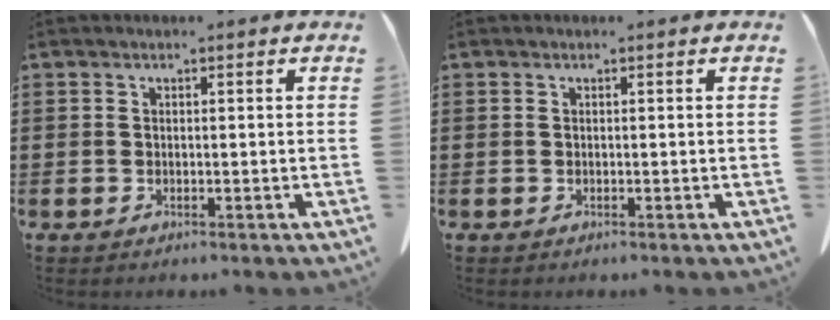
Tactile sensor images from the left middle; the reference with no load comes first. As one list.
[{"total": 0.0}]